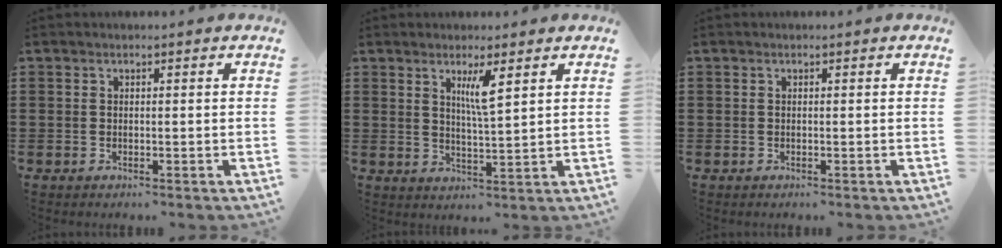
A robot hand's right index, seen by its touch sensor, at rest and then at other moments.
{"total": 4.1, "force": [2.2, 0.4, 3.5], "torque": [-0.067, -0.003, 0.033]}
{"total": 0.0}